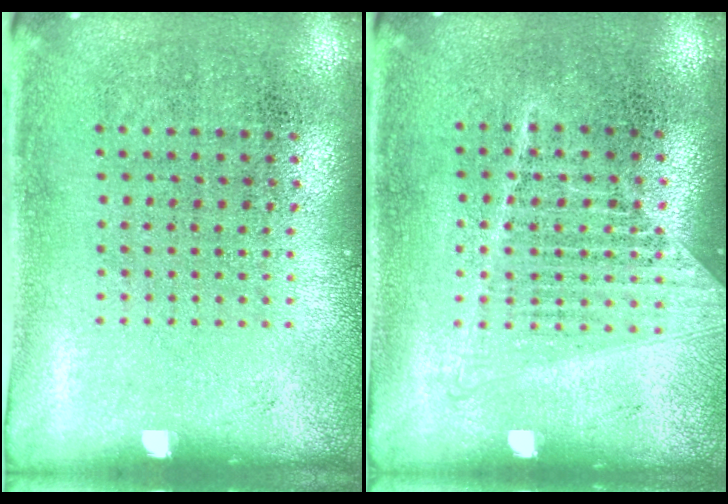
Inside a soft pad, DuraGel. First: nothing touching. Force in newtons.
{"total": 1.2, "press": 1.1, "slide": 0.4}